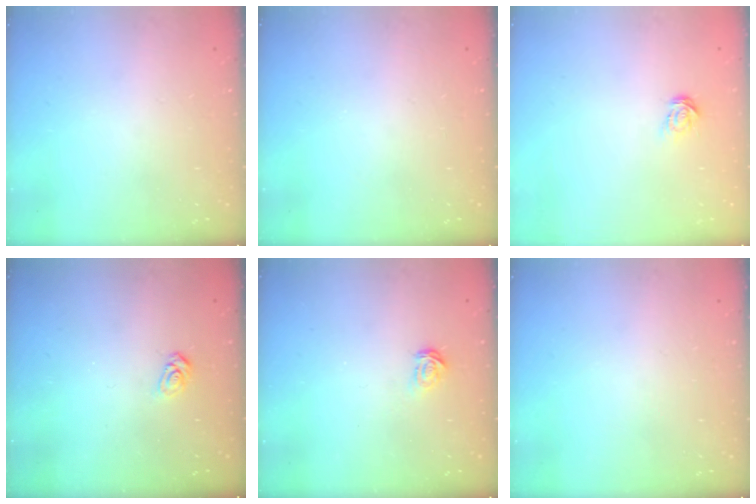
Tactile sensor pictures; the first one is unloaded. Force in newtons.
{"total": 0.0}
{"total": 4.4, "press": 4.4, "slide": 0.3}
{"total": 5.5, "press": 5.5, "slide": 0.3}
{"total": 2.3, "press": 2.3, "slide": 0.3}
{"total": 0.0}